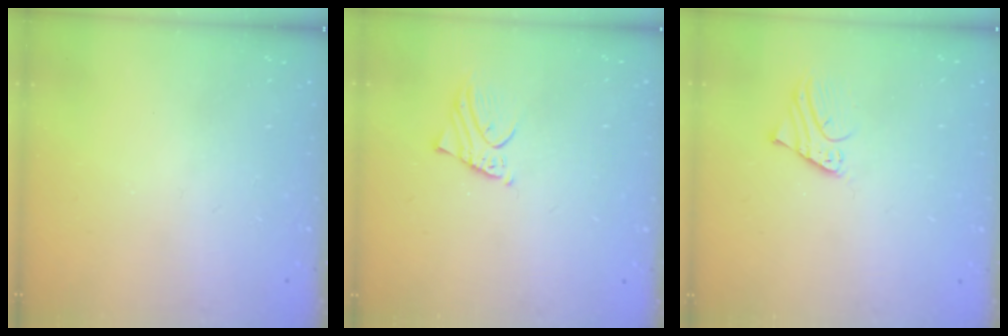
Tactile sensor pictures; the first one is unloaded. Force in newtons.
{"total": 2.9, "press": 2.9, "slide": 0.2}
{"total": 1.7, "press": 1.7, "slide": 0.1}